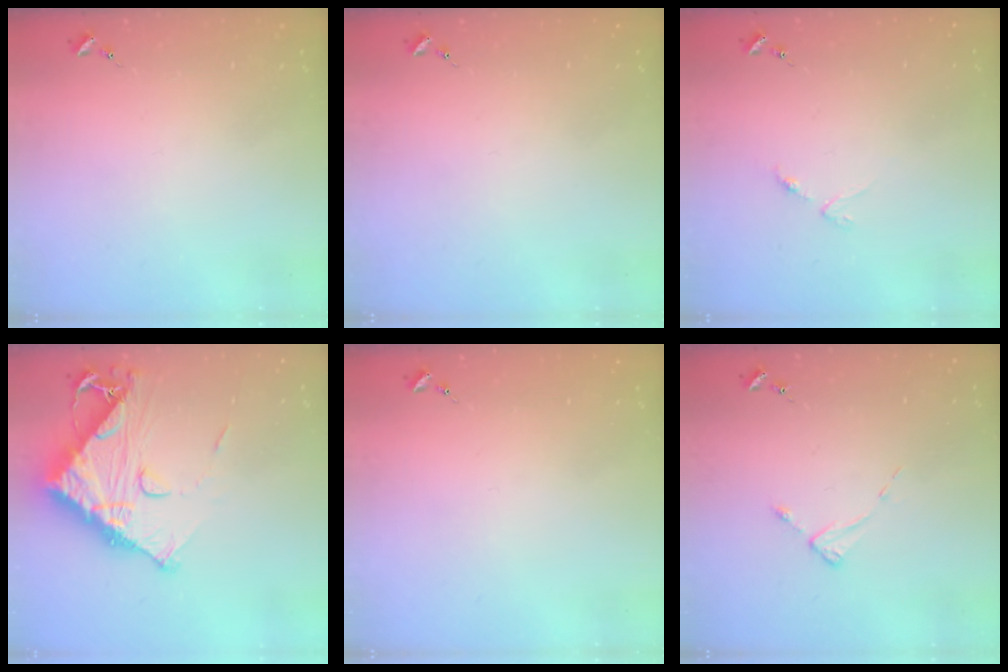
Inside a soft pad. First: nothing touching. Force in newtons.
{"total": 0.0}
{"total": 3.1, "press": 3.0, "slide": 0.5}
{"total": 15.0, "press": 14.9, "slide": 1.4}
{"total": 0.0}
{"total": 2.6, "press": 2.6, "slide": 0.4}